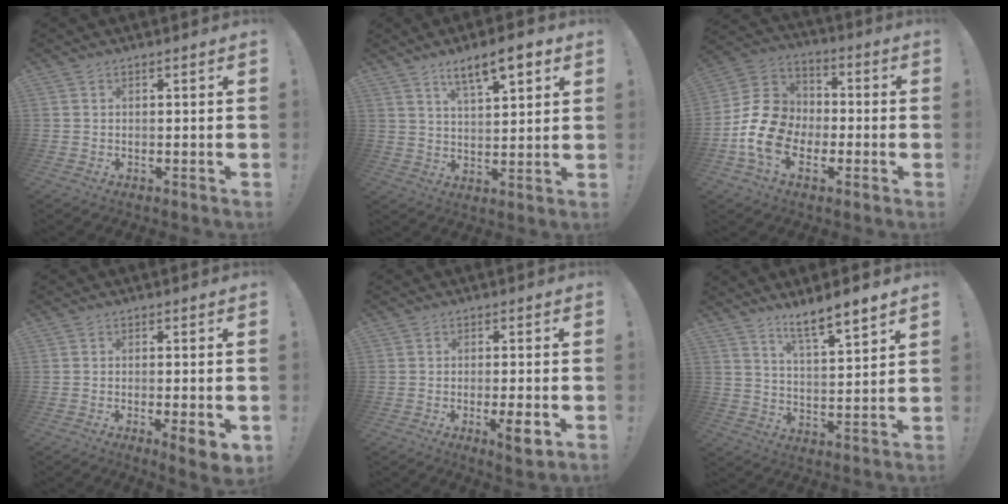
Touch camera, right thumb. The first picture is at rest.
{"total": 10.2, "force": [6.5, 3.0, 7.3], "torque": [-0.102, -0.032, 0.108]}
{"total": 16.3, "force": [-4.4, 12.9, 9.0], "torque": [-0.150, 0.034, -0.068]}
{"total": 5.3, "force": [-0.9, 0.5, 5.1], "torque": [-0.073, -0.006, -0.007]}
{"total": 5.3, "force": [-1.8, 0.5, 5.0], "torque": [-0.069, -0.005, -0.024]}
{"total": 8.7, "force": [7.3, 0.8, 4.7], "torque": [-0.069, -0.054, 0.123]}